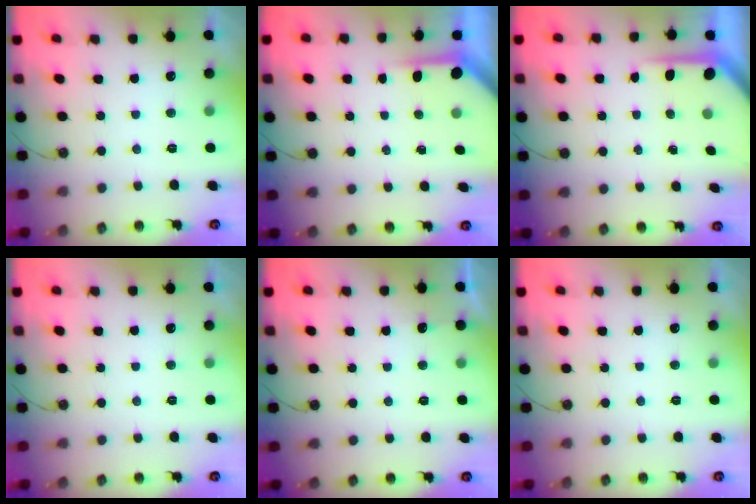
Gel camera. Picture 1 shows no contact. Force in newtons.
{"total": 3.8, "press": 3.8, "slide": 0.3}
{"total": 4.7, "press": 4.6, "slide": 0.7}
{"total": 0.0}
{"total": 2.5, "press": 2.5, "slide": 0.3}
{"total": 0.5, "press": 0.4, "slide": 0.4}